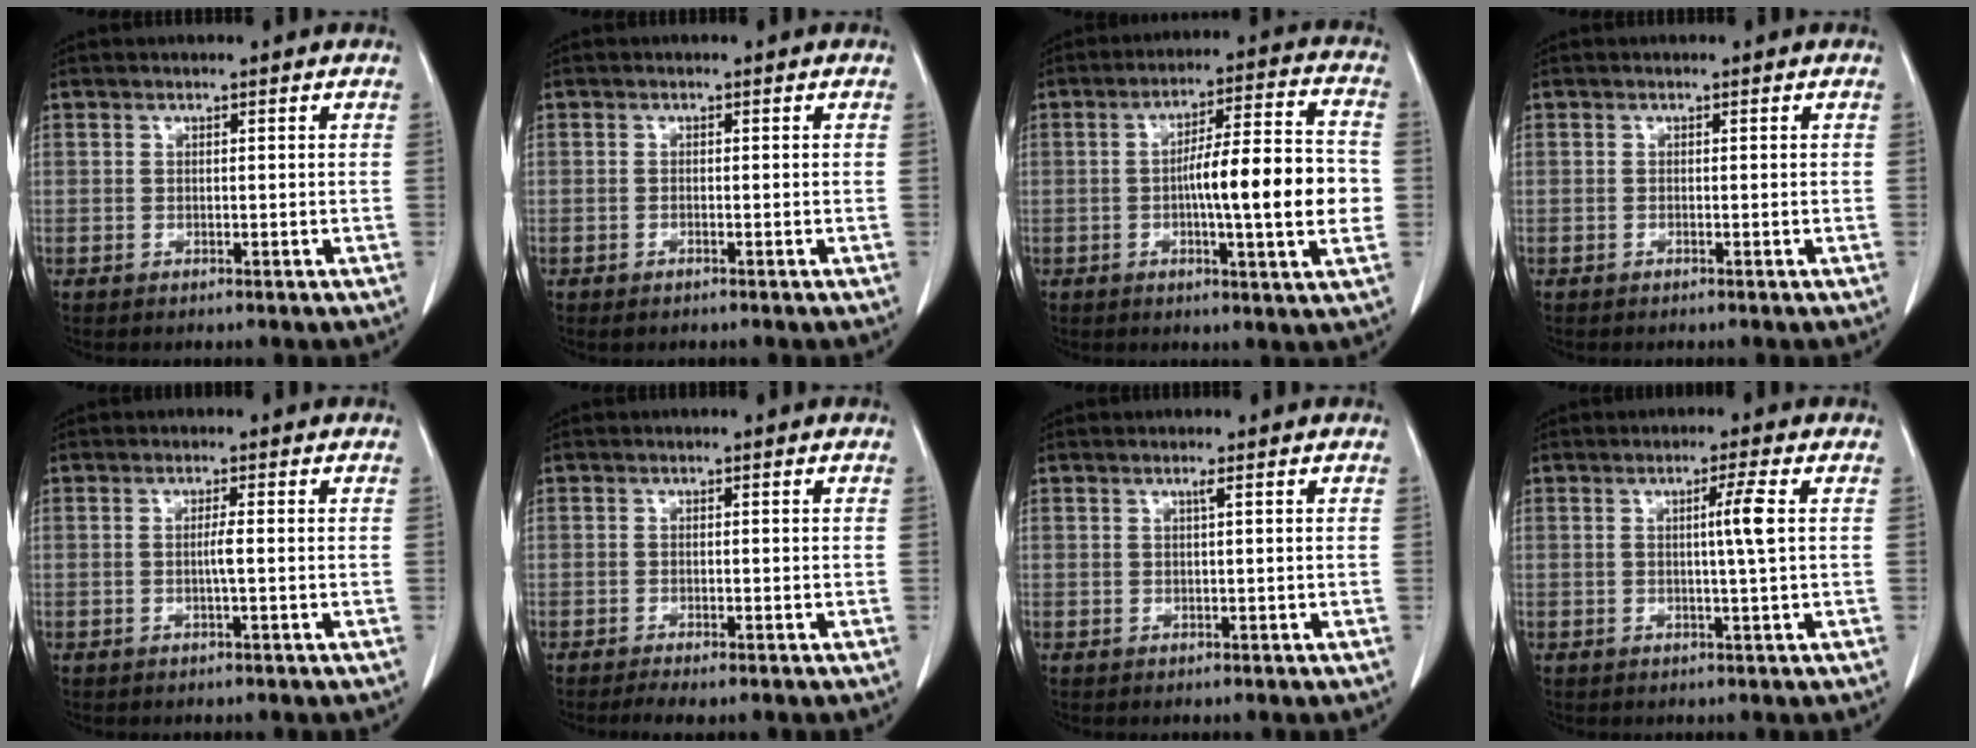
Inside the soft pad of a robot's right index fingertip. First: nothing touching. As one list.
[{"total": 0.7, "force": [-0.5, 0.3, 0.4], "torque": [-0.012, -0.002, -0.003]}, {"total": 13.9, "force": [-1.6, 1.2, 13.8], "torque": [-0.210, 0.012, -0.027]}, {"total": 0.0}, {"total": 1.6, "force": [-0.2, -0.2, 1.5], "torque": [-0.030, -0.001, -0.005]}, {"total": 3.0, "force": [-2.4, 0.3, 1.8], "torque": [-0.023, -0.007, -0.035]}, {"total": 0.6, "force": [0.2, -0.2, 0.5], "torque": [-0.013, -0.001, 0.008]}, {"total": 3.6, "force": [0.5, -0.9, 3.4], "torque": [-0.060, -0.003, 0.006]}]